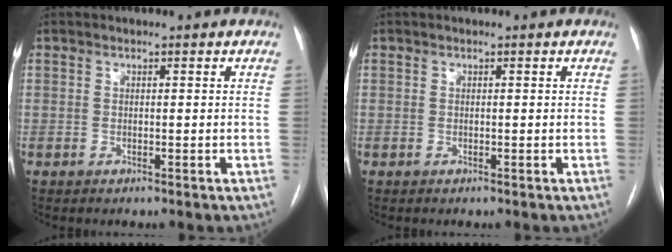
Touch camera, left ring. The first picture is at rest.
{"total": 0.0}